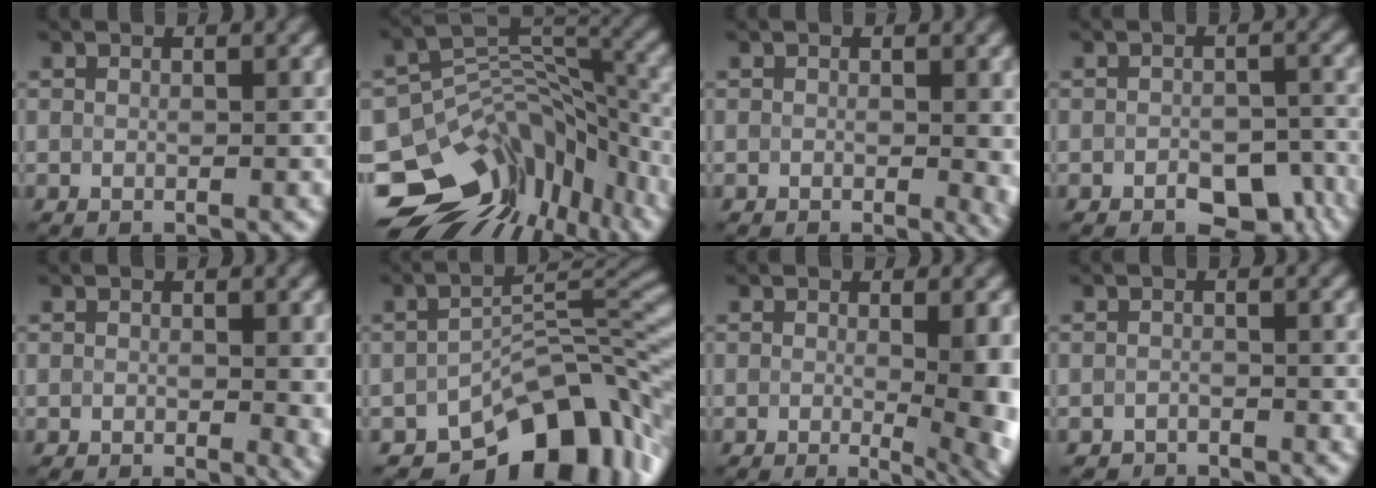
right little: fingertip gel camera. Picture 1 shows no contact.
{"total": 14.5, "force": [-9.0, 8.8, 7.1], "torque": [-0.152, 0.005, -0.117]}
{"total": 1.5, "force": [-0.1, -0.1, 1.5], "torque": [-0.015, 0.002, 0.007]}
{"total": 3.7, "force": [-2.5, 1.6, 2.2], "torque": [-0.031, 0.002, -0.022]}
{"total": 1.2, "force": [-0.1, -0.2, 1.1], "torque": [-0.013, 0.001, 0.007]}
{"total": 10.7, "force": [-7.4, 4.4, 6.3], "torque": [-0.076, 0.005, -0.123]}
{"total": 5.1, "force": [-0.4, 1.0, 5.0], "torque": [-0.056, -0.007, 0.009]}
{"total": 1.7, "force": [-1.5, -0.4, -0.8], "torque": [0.008, -0.002, -0.016]}